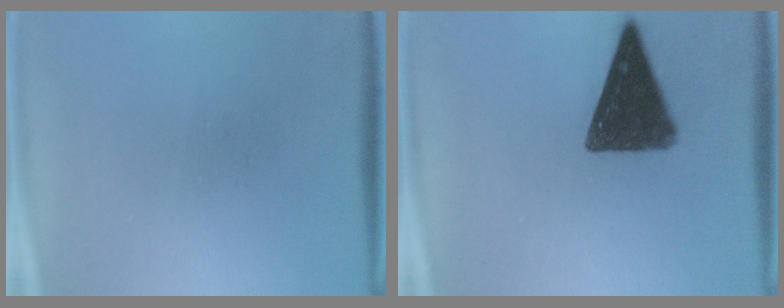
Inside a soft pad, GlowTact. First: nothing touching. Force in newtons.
{"total": 14.2}